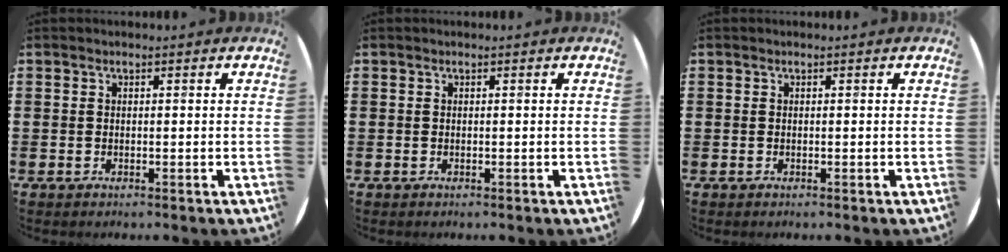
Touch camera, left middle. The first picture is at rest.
{"total": 0.0}
{"total": 0.0}